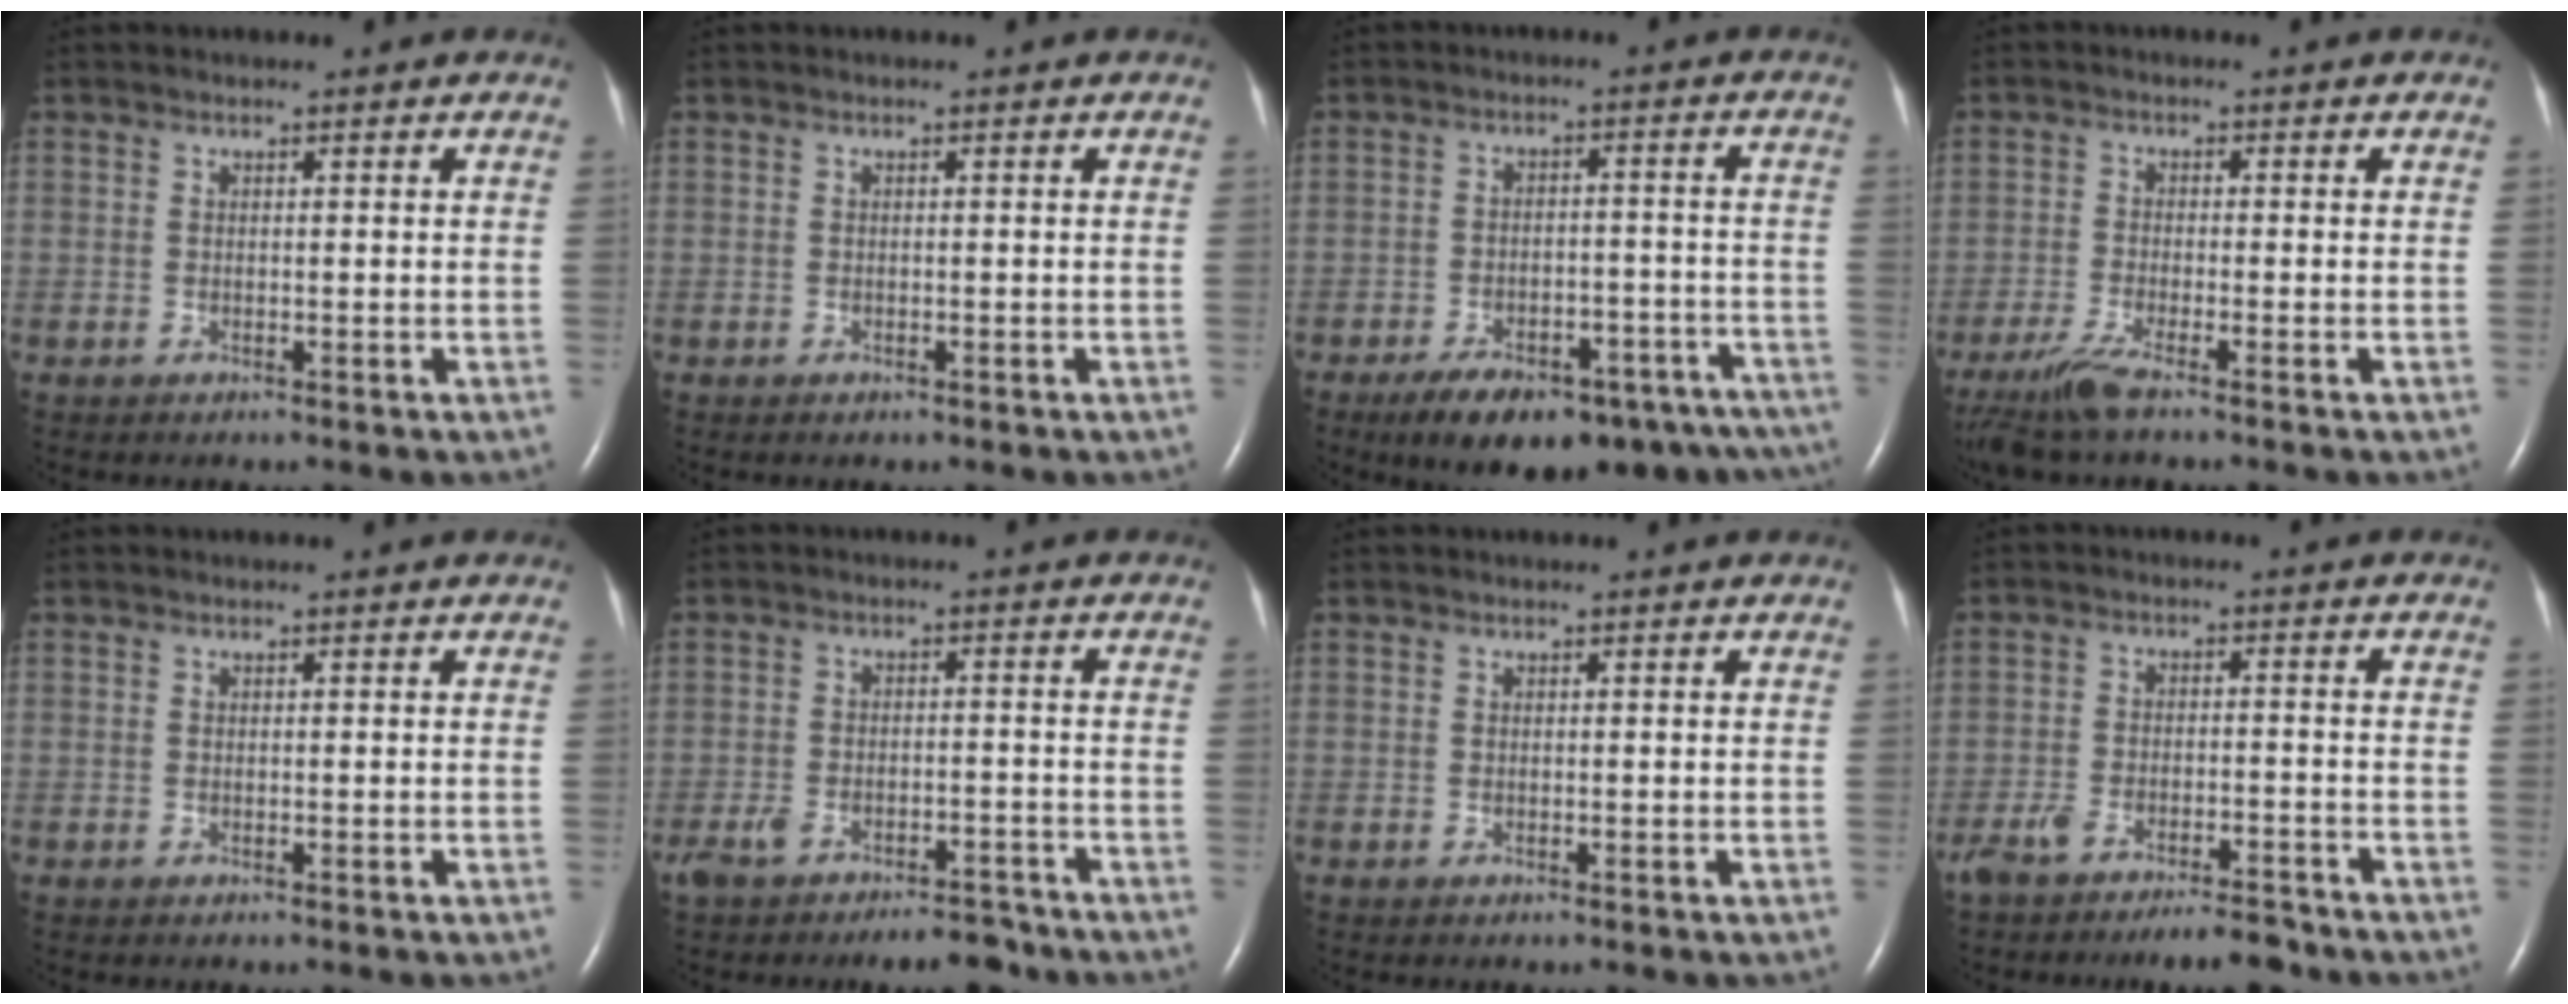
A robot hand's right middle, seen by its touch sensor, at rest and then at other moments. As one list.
[{"total": 0.0}, {"total": 18.8, "force": [-14.1, 7.9, 9.5], "torque": [-0.104, 0.019, -0.183]}, {"total": 5.3, "force": [-4.0, -0.2, 3.4], "torque": [-0.074, -0.019, -0.081]}, {"total": 0.0}, {"total": 7.2, "force": [-5.8, 2.5, 3.5], "torque": [-0.061, 0.005, -0.094]}, {"total": 0.0}, {"total": 7.6, "force": [-6.3, 1.8, 3.7], "torque": [-0.067, 0.000, -0.106]}]